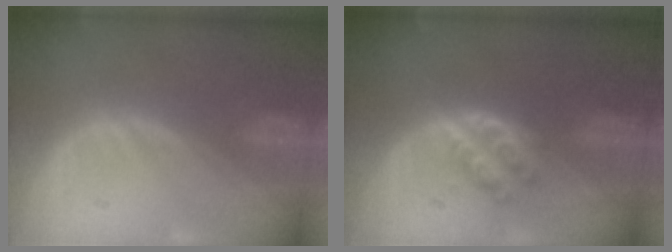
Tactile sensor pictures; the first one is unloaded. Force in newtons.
{"total": 4.1, "press": 4.1, "slide": 0.4}